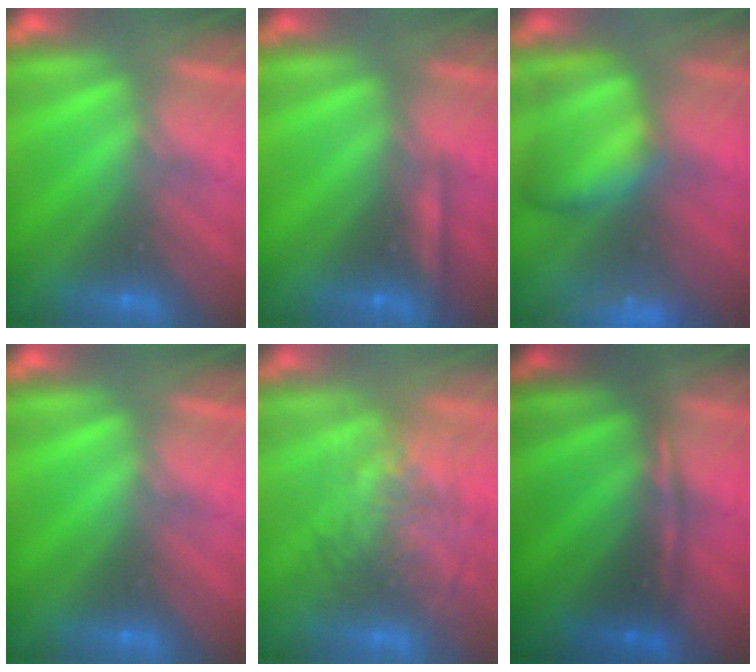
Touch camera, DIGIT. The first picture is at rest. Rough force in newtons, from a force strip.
{"total": 2.3}
{"total": 8.4}
{"total": 0.0}
{"total": 3.7}
{"total": 1.6}